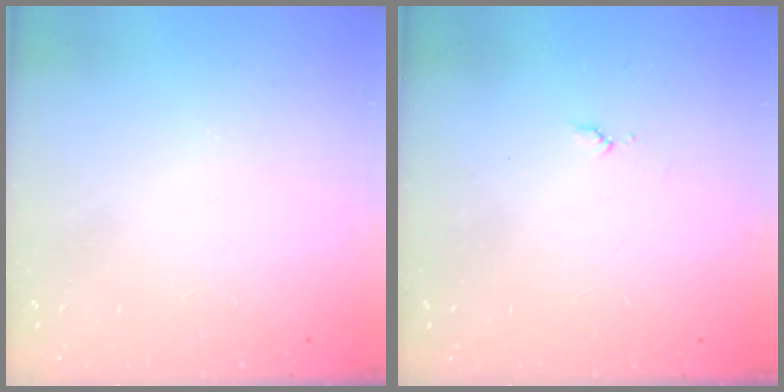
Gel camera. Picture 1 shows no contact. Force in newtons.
{"total": 3.6, "press": 3.6, "slide": 0.4}